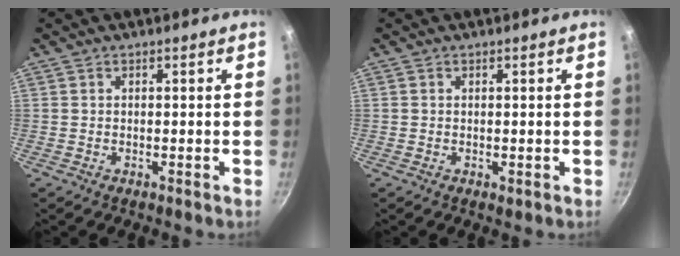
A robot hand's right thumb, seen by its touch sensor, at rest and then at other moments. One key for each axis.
{"total": 0.7, "fx": 0.0, "fy": 0.5, "fz": 0.5, "tx": -0.004, "ty": -0.001, "tz": 0.000}